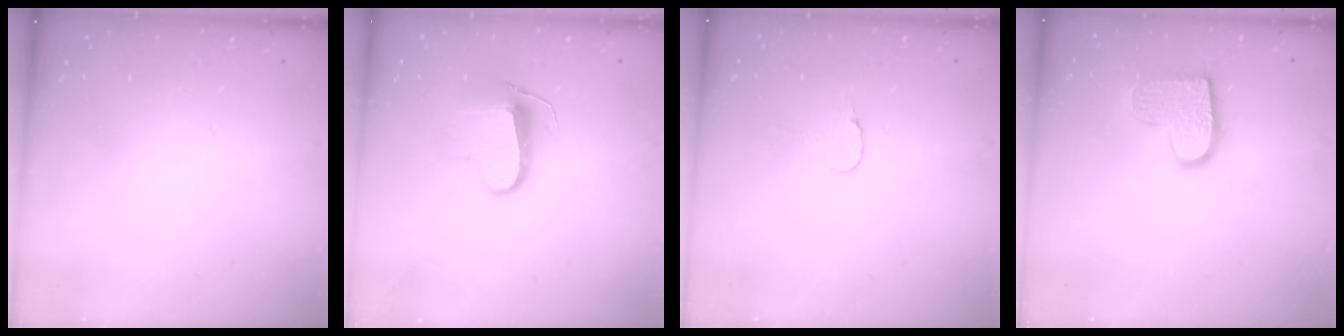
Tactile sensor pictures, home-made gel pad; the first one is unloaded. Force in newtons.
{"total": 9.5, "press": 9.5, "slide": 0.4}
{"total": 4.5, "press": 4.5, "slide": 0.4}
{"total": 12.1, "press": 12.0, "slide": 0.6}